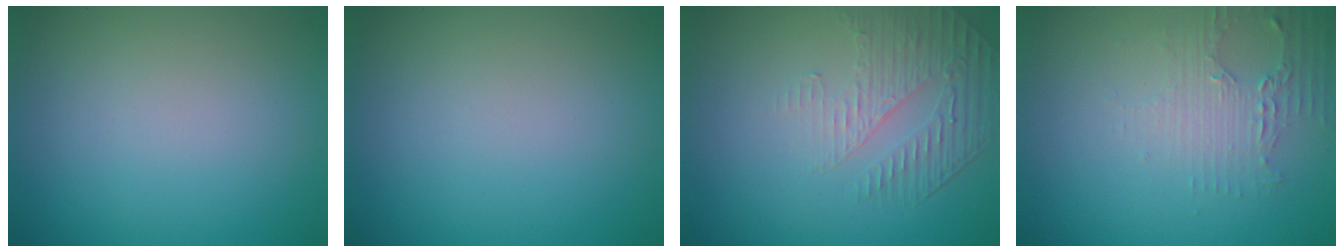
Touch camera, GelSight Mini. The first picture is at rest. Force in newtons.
{"total": 0.0}
{"total": 1.9, "press": 1.3, "slide": 1.3}
{"total": 2.4, "press": 2.3, "slide": 0.9}